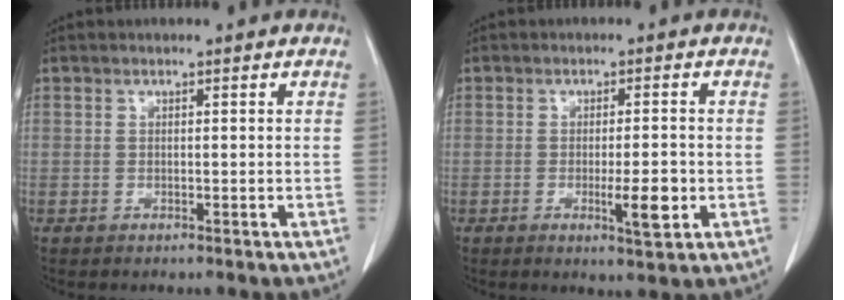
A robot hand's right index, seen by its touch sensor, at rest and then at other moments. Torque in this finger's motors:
{"motor_torque": [0.28, -0.21, 0.07, 0.06]}